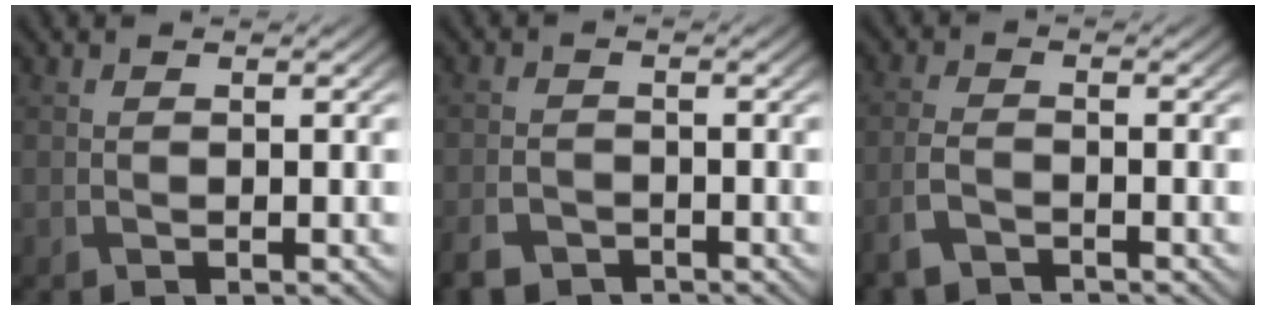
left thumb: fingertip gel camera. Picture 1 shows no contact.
{"total": 3.6, "force": [-2.7, 2.0, 1.4], "torque": [-0.030, -0.007, -0.057]}
{"total": 3.7, "force": [-2.7, 1.4, 2.1], "torque": [-0.053, -0.007, -0.064]}